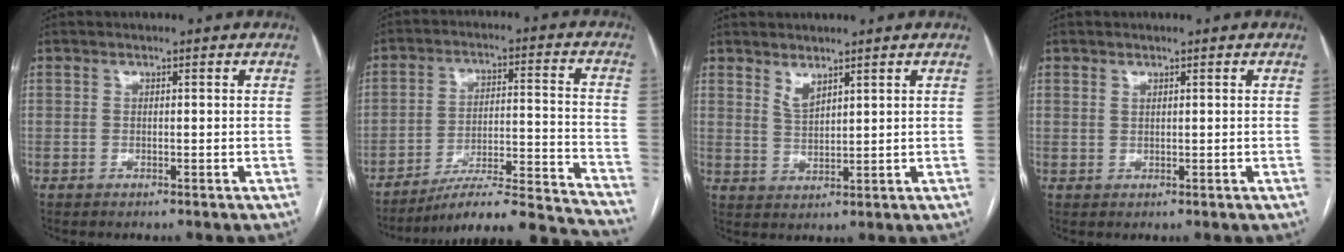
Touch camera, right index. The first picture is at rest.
{"total": 21.6, "force": [-20.3, -0.4, 7.3], "torque": [-0.067, 0.009, -0.290]}
{"total": 2.8, "force": [2.2, 0.8, 1.5], "torque": [-0.032, -0.010, 0.051]}
{"total": 0.7, "force": [0.5, 0.4, 0.3], "torque": [-0.005, 0.000, 0.010]}